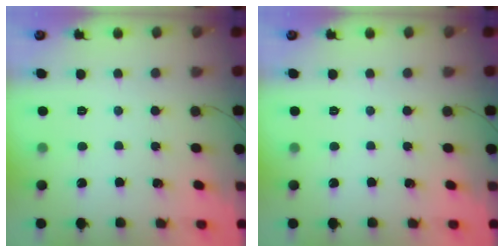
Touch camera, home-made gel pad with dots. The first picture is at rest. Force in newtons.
{"total": 0.0}